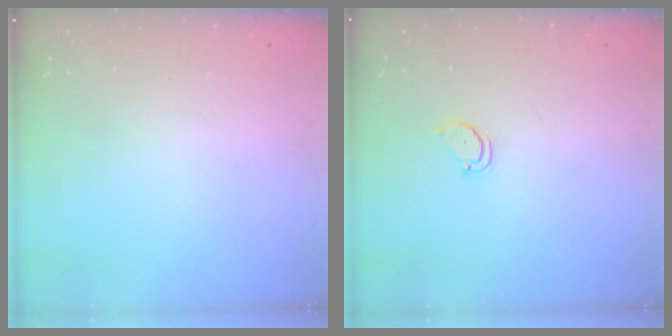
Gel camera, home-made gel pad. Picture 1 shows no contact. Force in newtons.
{"total": 2.5, "press": 2.5, "slide": 0.3}